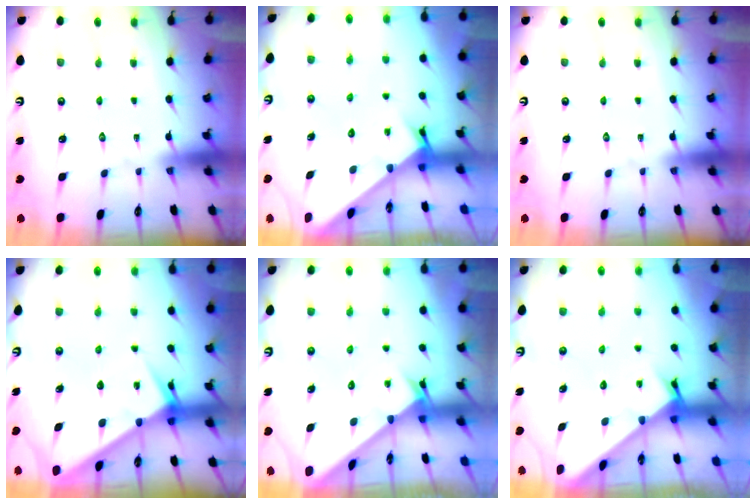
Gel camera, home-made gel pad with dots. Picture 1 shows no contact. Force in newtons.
{"total": 2.4, "press": 2.4, "slide": 0.0}
{"total": 0.0}
{"total": 4.5, "press": 4.5, "slide": 0.4}
{"total": 2.5, "press": 2.5, "slide": 0.2}
{"total": 2.3, "press": 2.3, "slide": 0.1}